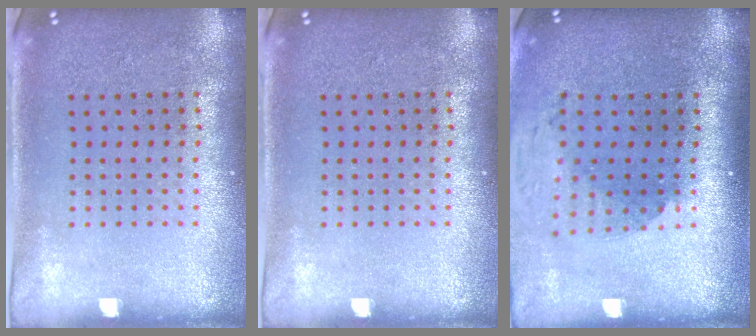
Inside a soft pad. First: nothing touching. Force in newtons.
{"total": 0.0}
{"total": 1.8, "press": 1.4, "slide": 1.2}